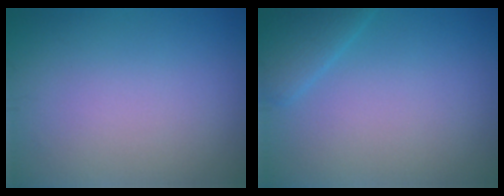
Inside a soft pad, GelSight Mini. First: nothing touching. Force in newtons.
{"total": 2.2, "press": 2.2, "slide": 0.1}